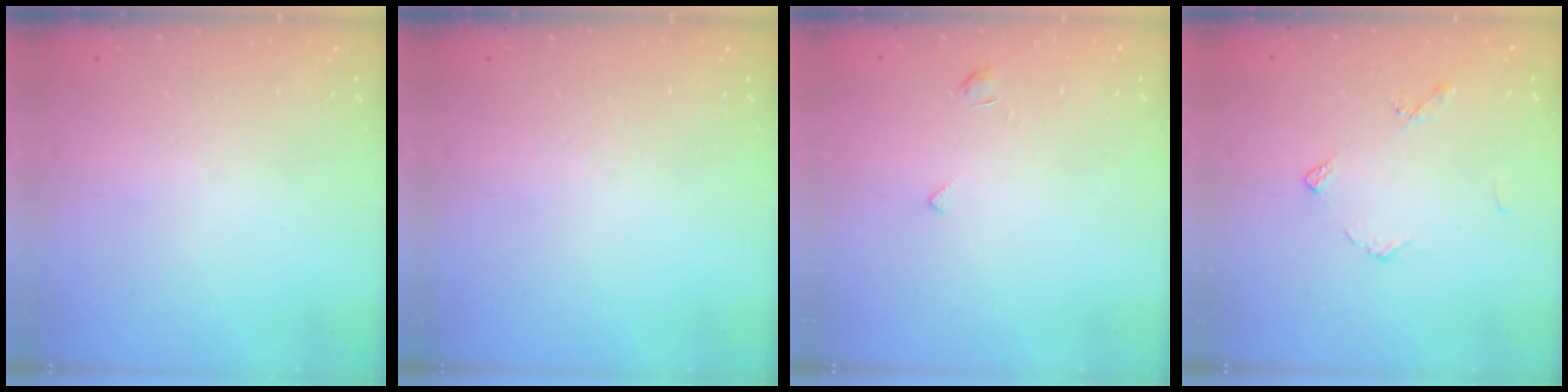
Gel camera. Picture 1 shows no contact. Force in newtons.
{"total": 0.0}
{"total": 1.9, "press": 1.8, "slide": 0.4}
{"total": 5.3, "press": 5.3, "slide": 0.7}